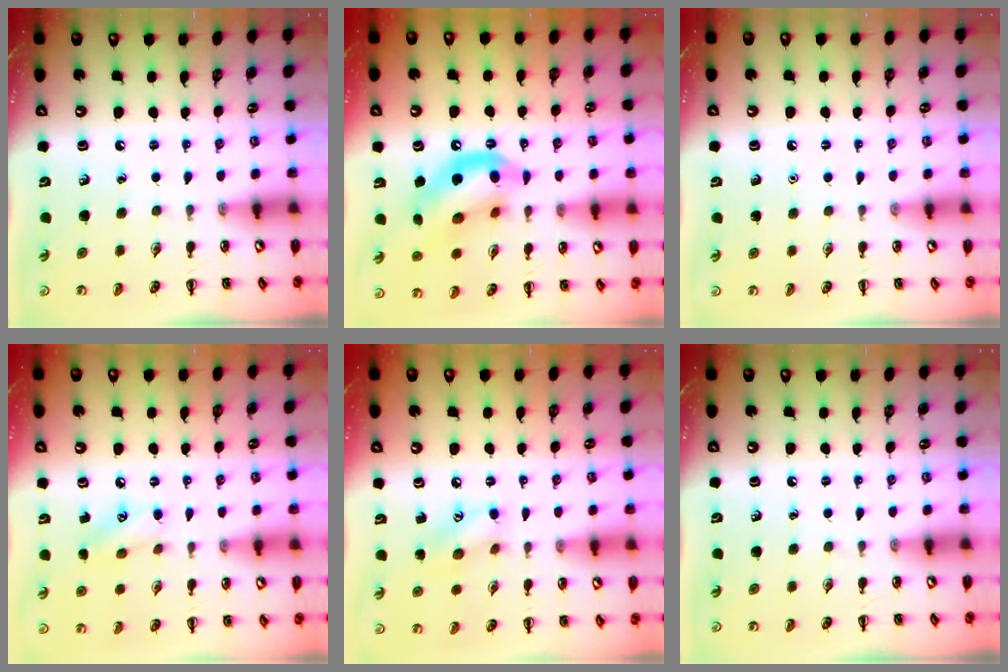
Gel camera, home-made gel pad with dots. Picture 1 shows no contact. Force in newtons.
{"total": 14.6, "press": 14.4, "slide": 2.5}
{"total": 1.6, "press": 1.6, "slide": 0.1}
{"total": 7.6, "press": 7.4, "slide": 1.4}
{"total": 8.6, "press": 8.6, "slide": 0.4}
{"total": 0.0}